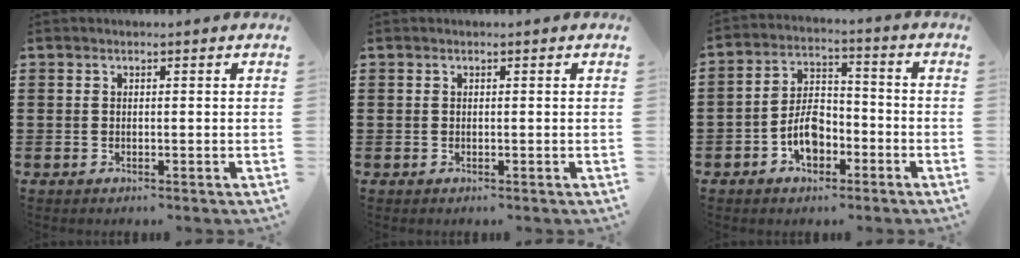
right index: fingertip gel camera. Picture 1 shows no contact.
{"total": 0.0}
{"total": 6.4, "force": [-2.8, 4.0, 4.0], "torque": [-0.074, 0.008, -0.055]}